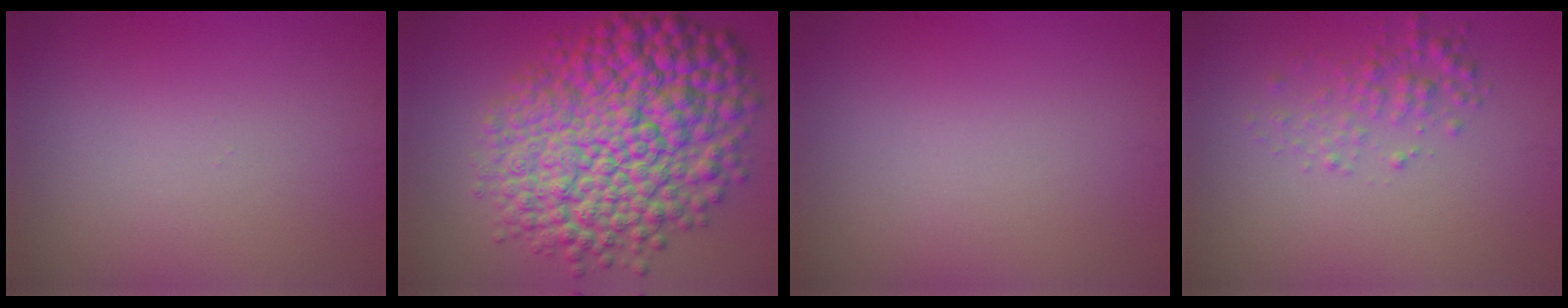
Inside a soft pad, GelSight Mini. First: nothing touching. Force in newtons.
{"total": 14.0, "press": 14.0, "slide": 0.2}
{"total": 0.0}
{"total": 2.0, "press": 2.0, "slide": 0.1}